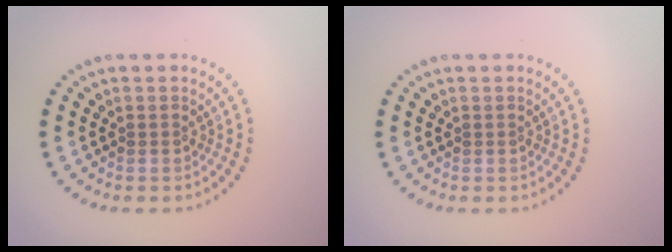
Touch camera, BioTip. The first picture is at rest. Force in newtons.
{"total": 0.0}